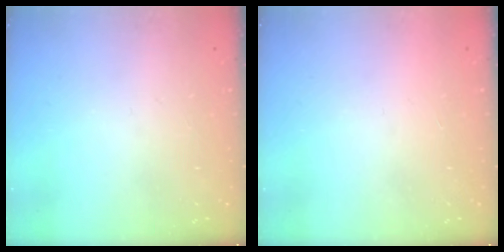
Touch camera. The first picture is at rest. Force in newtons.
{"total": 1.5, "press": 1.5, "slide": 0.1}